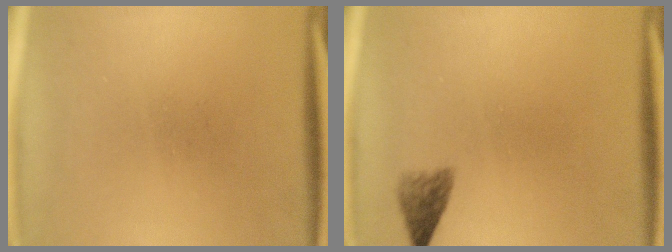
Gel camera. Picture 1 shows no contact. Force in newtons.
{"total": 2.3}